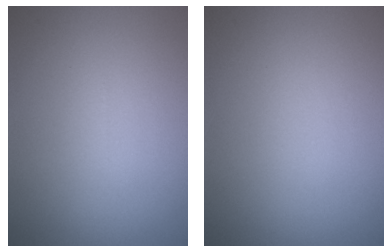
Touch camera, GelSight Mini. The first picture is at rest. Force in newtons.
{"total": 0.0}